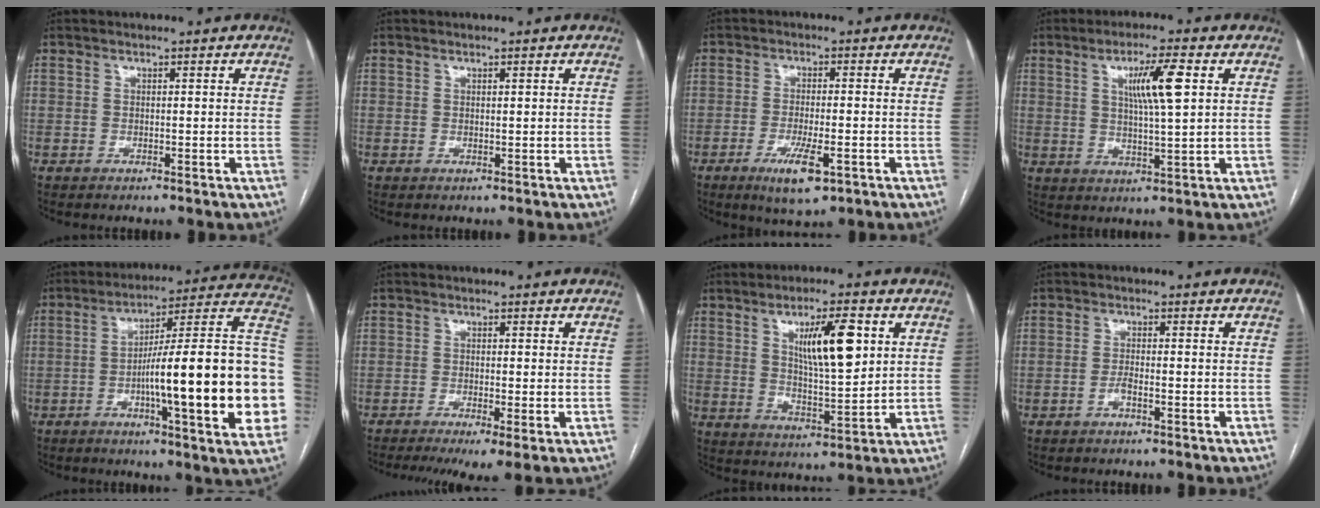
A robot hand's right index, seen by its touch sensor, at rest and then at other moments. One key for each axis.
{"total": 0.0}
{"total": 6.6, "fx": -3.2, "fy": 1.5, "fz": 5.6, "tx": -0.103, "ty": -0.011, "tz": -0.048}
{"total": 7.7, "fx": 2.5, "fy": 0.5, "fz": 7.3, "tx": -0.129, "ty": 0.004, "tz": 0.043}
{"total": 26.5, "fx": -4.0, "fy": 2.4, "fz": 26.1, "tx": -0.273, "ty": 0.021, "tz": -0.062}
{"total": 6.6, "fx": -3.8, "fy": 1.2, "fz": 5.2, "tx": -0.083, "ty": -0.014, "tz": -0.066}
{"total": 10.6, "fx": 3.7, "fy": 2.2, "fz": 9.7, "tx": -0.162, "ty": 0.000, "tz": 0.067}
{"total": 1.4, "fx": -0.8, "fy": 0.1, "fz": 1.1, "tx": -0.020, "ty": 0.002, "tz": -0.016}